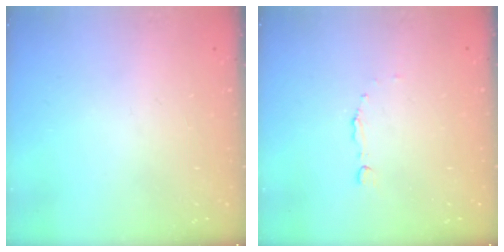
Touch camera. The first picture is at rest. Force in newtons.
{"total": 1.7, "press": 1.7, "slide": 0.2}